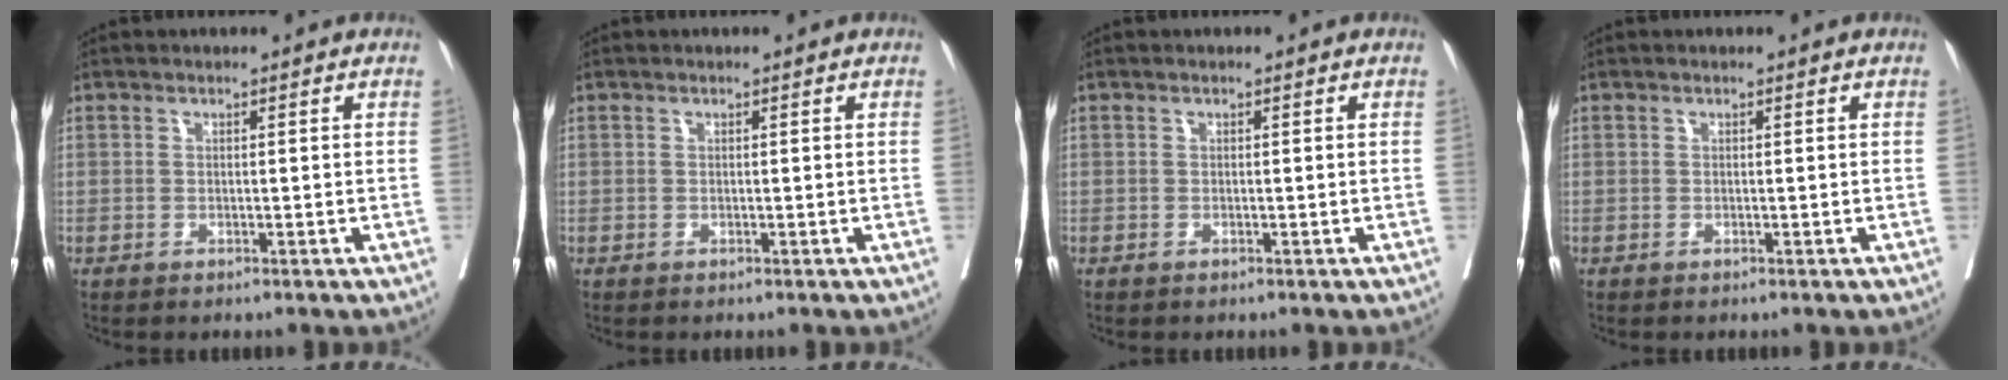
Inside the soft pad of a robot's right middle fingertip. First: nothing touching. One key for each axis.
{"total": 0.0}
{"total": 0.0}
{"total": 0.0}